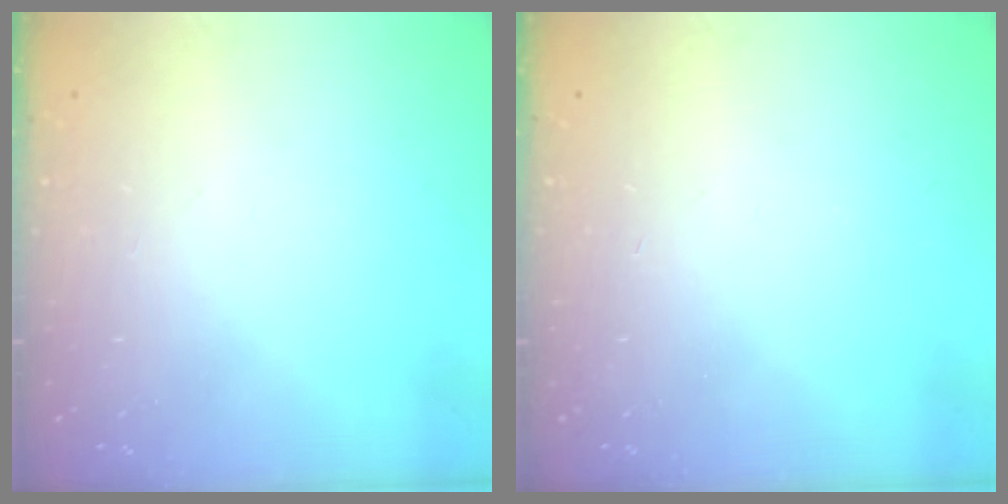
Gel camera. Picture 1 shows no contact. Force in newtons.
{"total": 0.0}